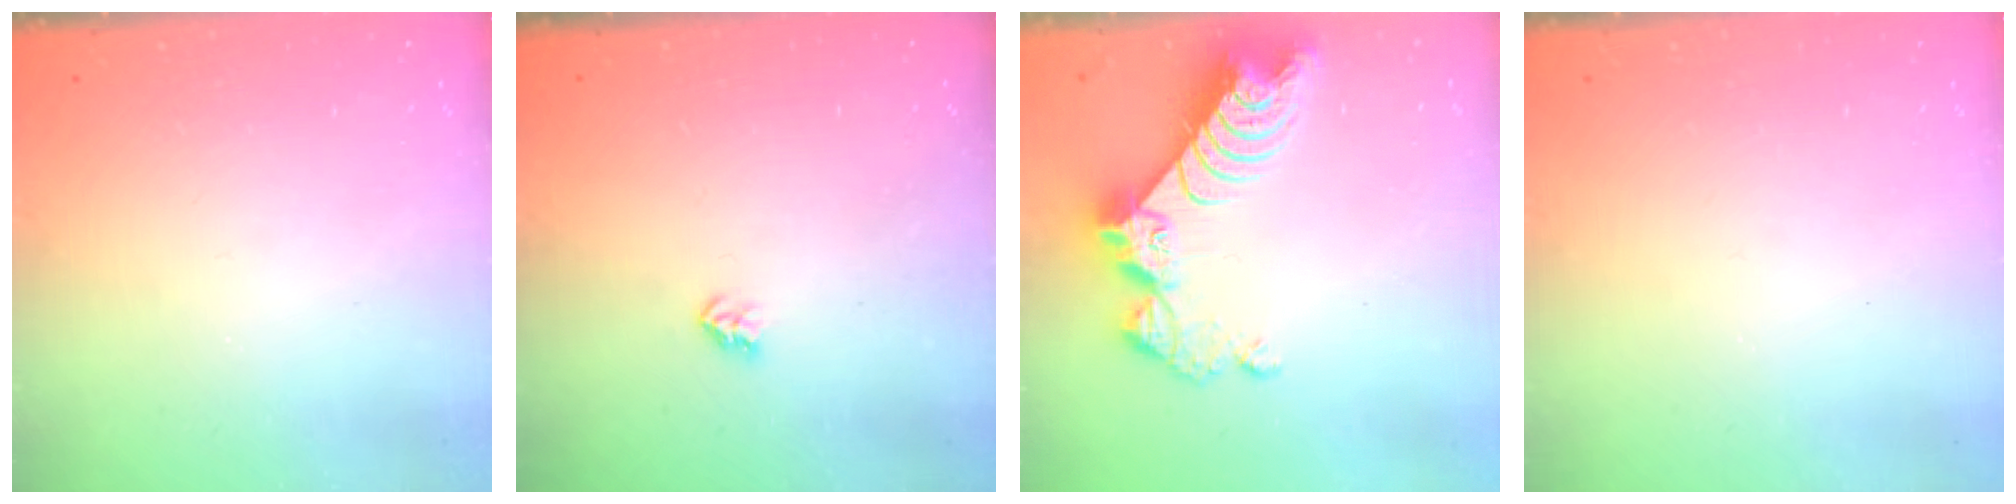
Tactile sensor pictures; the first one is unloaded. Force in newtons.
{"total": 2.6, "press": 2.6, "slide": 0.4}
{"total": 11.1, "press": 11.0, "slide": 1.0}
{"total": 0.0}